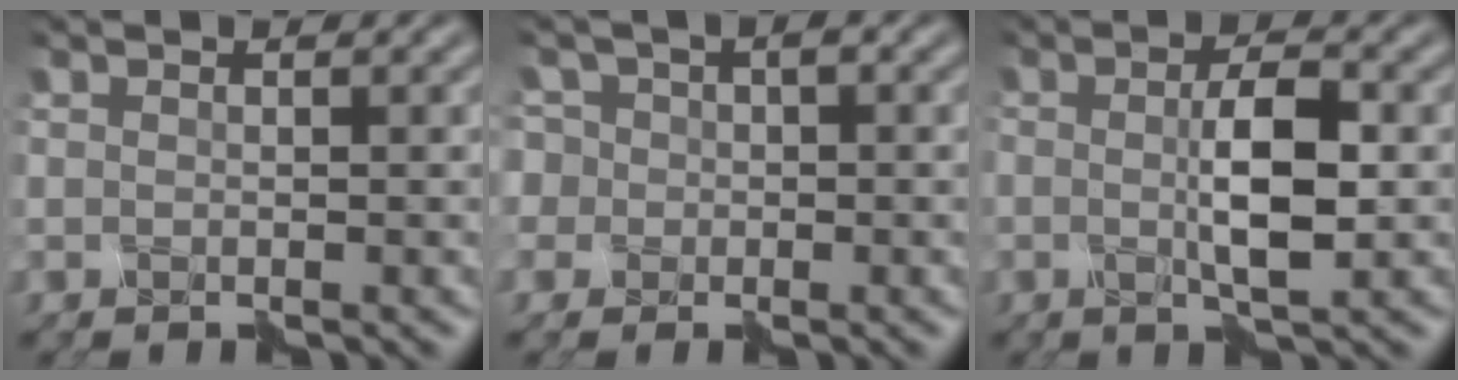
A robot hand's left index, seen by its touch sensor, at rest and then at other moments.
{"total": 3.7, "force": [0.2, 3.4, 1.4], "torque": [-0.038, 0.024, -0.026]}
{"total": 3.9, "force": [-0.3, 0.7, 3.9], "torque": [-0.085, 0.001, -0.002]}